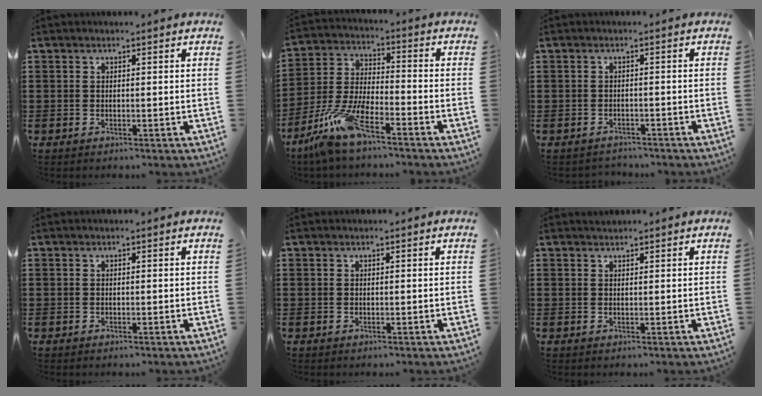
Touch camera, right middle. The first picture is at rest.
{"total": 9.7, "force": [-7.4, 1.4, 6.1], "torque": [-0.147, -0.006, -0.150]}
{"total": 0.7, "force": [-0.7, -0.1, 0.0], "torque": [0.002, 0.000, -0.015]}
{"total": 0.0}
{"total": 0.0}
{"total": 0.7, "force": [0.7, 0.0, -0.2], "torque": [0.000, -0.002, 0.014]}